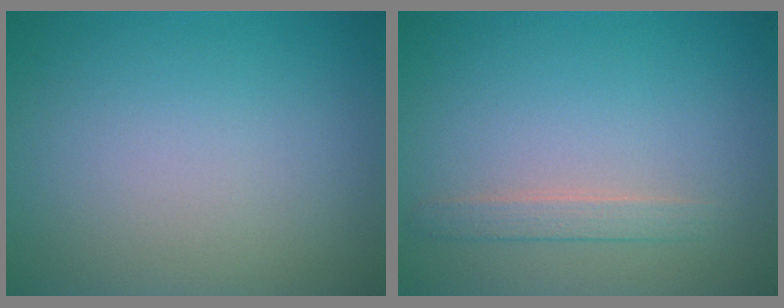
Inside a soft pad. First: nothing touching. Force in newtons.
{"total": 1.5, "press": 1.5, "slide": 0.1}